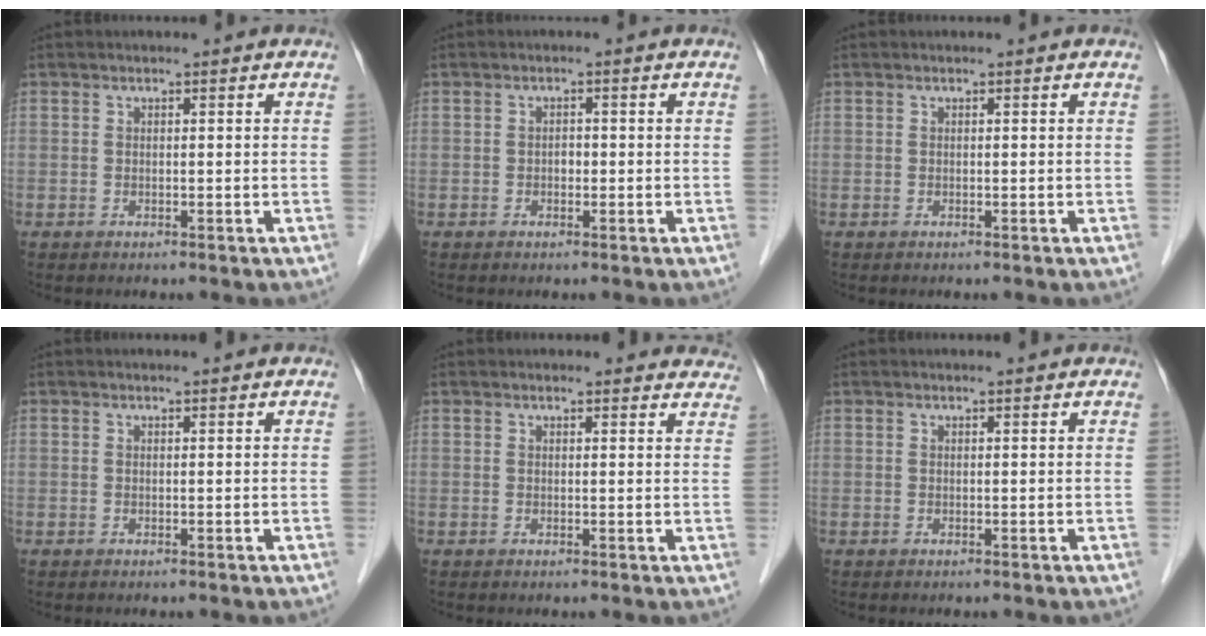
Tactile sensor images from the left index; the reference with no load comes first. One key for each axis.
{"total": 1.0, "fx": -0.2, "fy": 0.7, "fz": 0.6, "tx": -0.009, "ty": 0.003, "tz": -0.006}
{"total": 0.0}
{"total": 0.8, "fx": 0.8, "fy": 0.0, "fz": 0.3, "tx": -0.008, "ty": 0.005, "tz": 0.013}
{"total": 9.7, "fx": 9.3, "fy": 2.5, "fz": 1.4, "tx": 0.021, "ty": 0.001, "tz": 0.074}
{"total": 1.3, "fx": 1.2, "fy": 0.1, "fz": 0.3, "tx": -0.009, "ty": 0.006, "tz": 0.018}